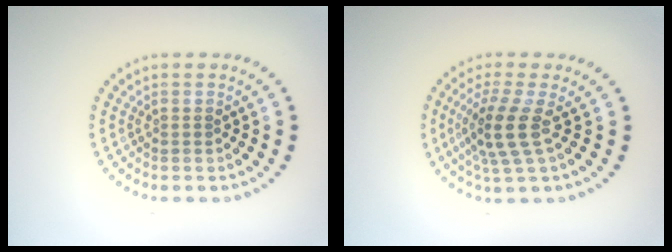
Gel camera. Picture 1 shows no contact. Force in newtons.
{"total": 3.5, "press": 2.7, "slide": 2.3}